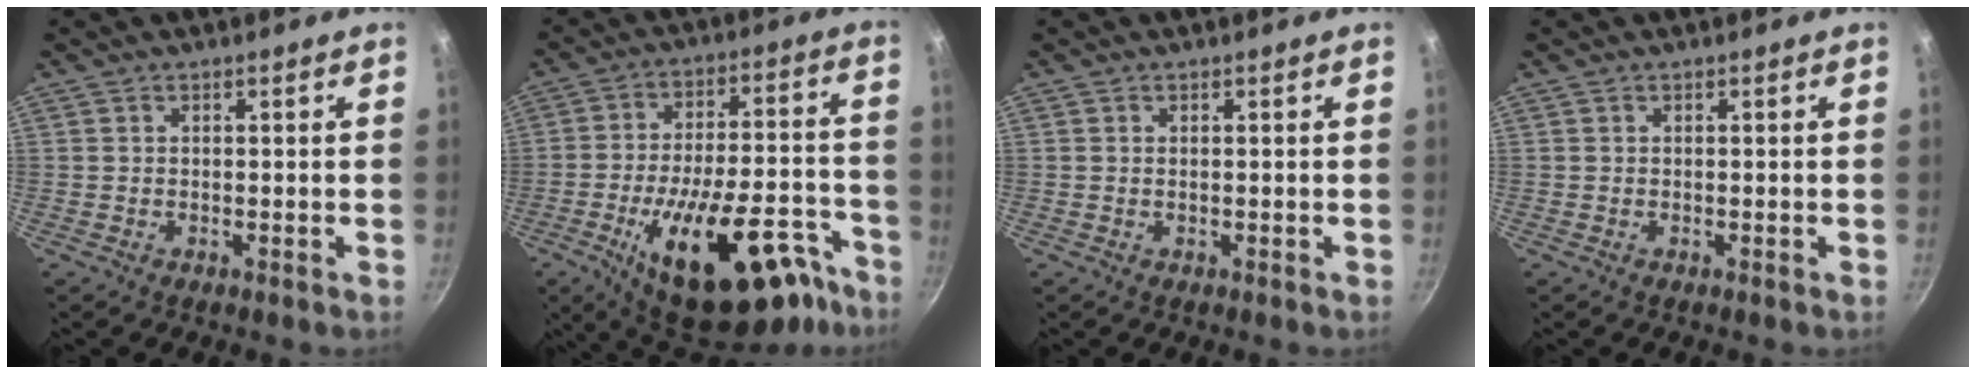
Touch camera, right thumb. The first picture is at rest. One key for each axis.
{"total": 27.5, "fx": -15.1, "fy": 11.9, "fz": 19.6, "tx": -0.241, "ty": 0.073, "tz": -0.215}
{"total": 0.0}
{"total": 0.0}